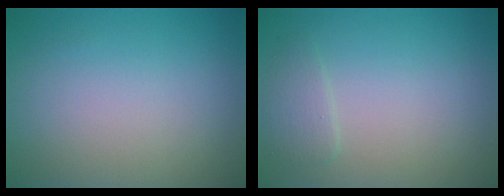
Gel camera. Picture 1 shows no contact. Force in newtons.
{"total": 1.4, "press": 1.4, "slide": 0.1}